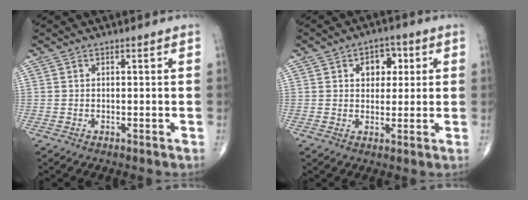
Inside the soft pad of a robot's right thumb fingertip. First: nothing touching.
{"total": 6.0, "force": [1.9, 4.3, 3.8], "torque": [-0.018, -0.003, 0.022]}